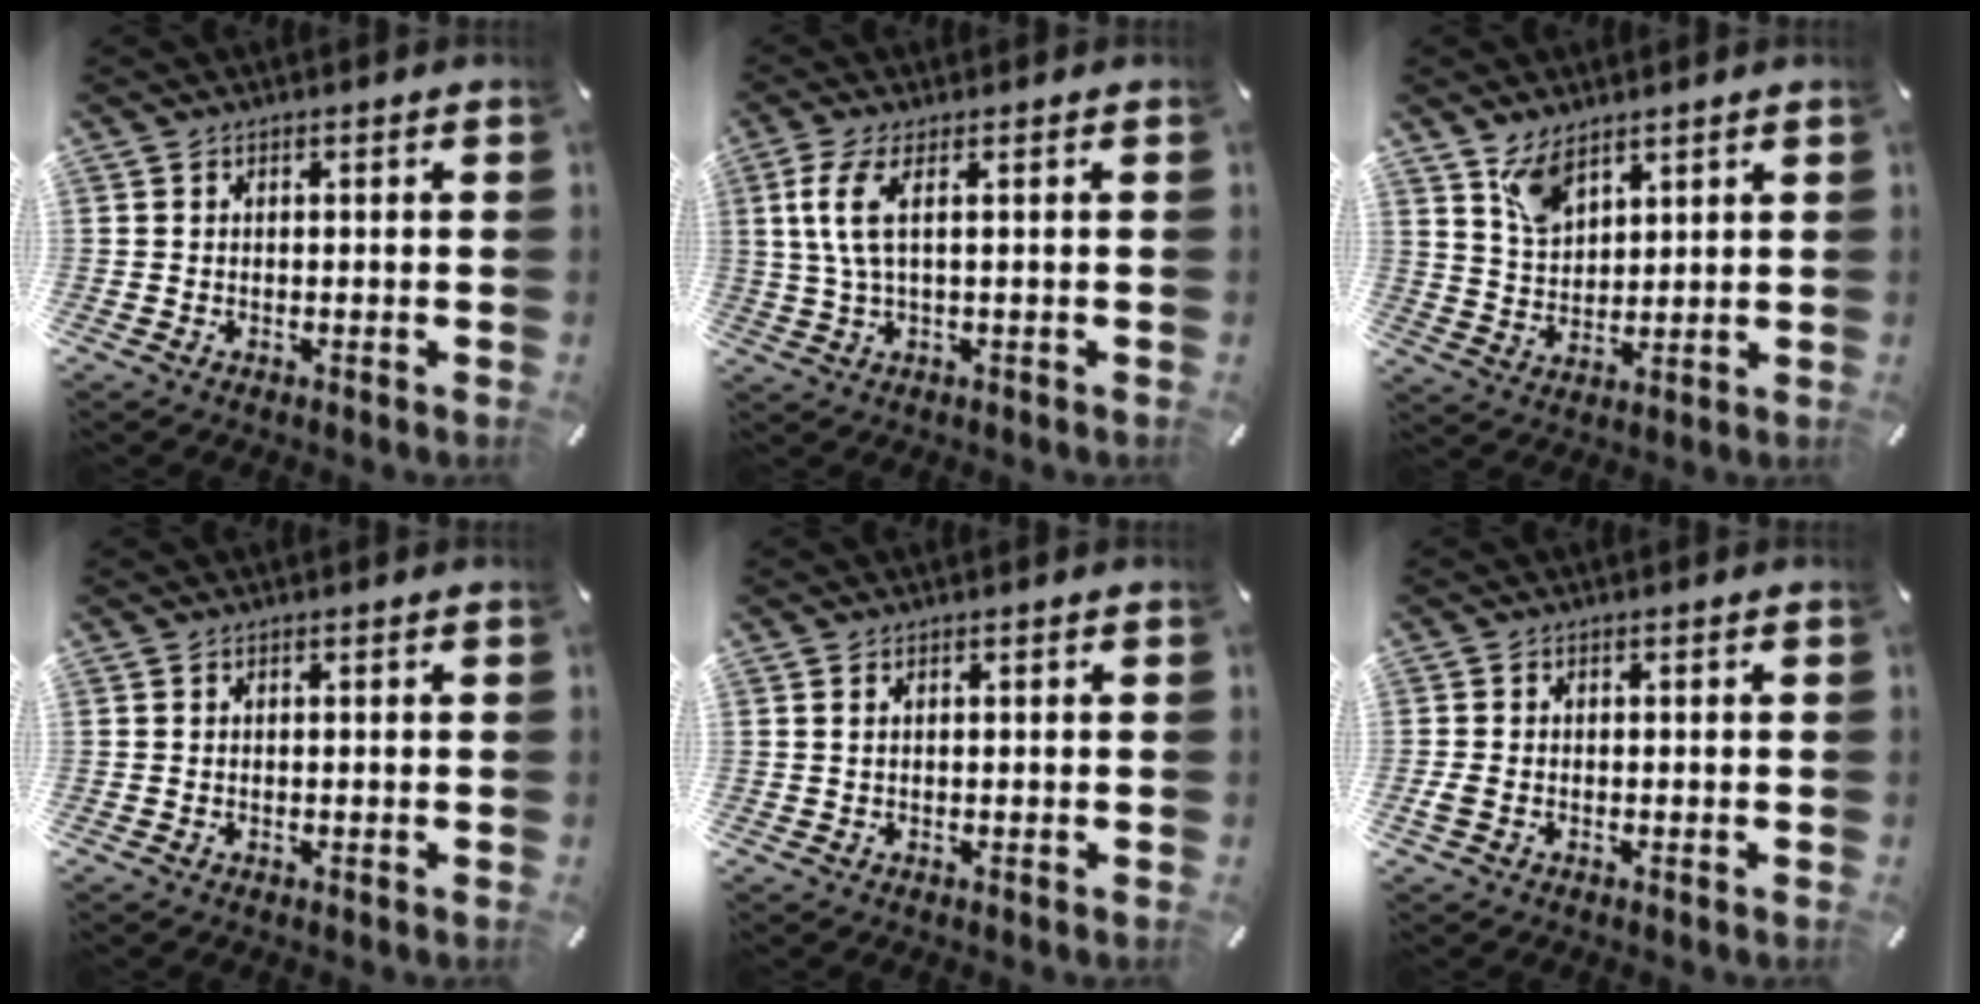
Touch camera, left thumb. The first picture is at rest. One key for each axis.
{"total": 6.5, "fx": 1.5, "fy": 1.6, "fz": 6.2, "tx": -0.134, "ty": -0.007, "tz": 0.022}
{"total": 7.0, "fx": 5.1, "fy": 3.7, "fz": 3.0, "tx": -0.064, "ty": -0.018, "tz": 0.098}
{"total": 0.0}
{"total": 0.6, "fx": 0.2, "fy": 0.3, "fz": 0.6, "tx": -0.011, "ty": 0.001, "tz": 0.003}
{"total": 1.7, "fx": -0.5, "fy": 1.1, "fz": 1.2, "tx": -0.028, "ty": -0.001, "tz": -0.011}